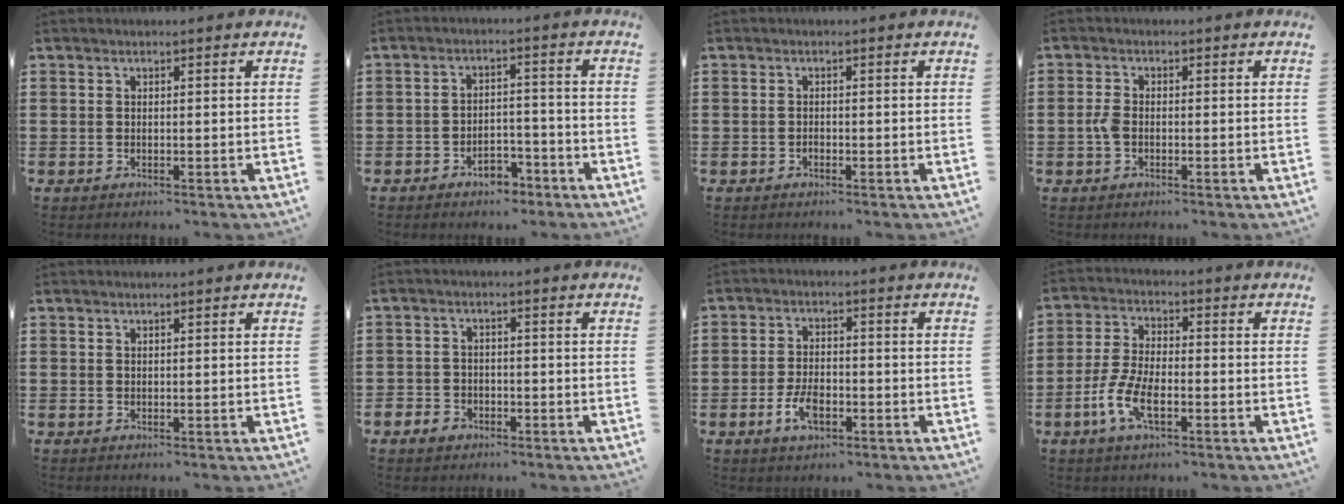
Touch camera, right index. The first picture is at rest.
{"total": 4.2, "force": [-3.3, 1.8, 1.8], "torque": [-0.030, 0.010, -0.062]}
{"total": 0.7, "force": [-0.5, 0.4, 0.3], "torque": [-0.007, 0.000, -0.010]}
{"total": 2.2, "force": [-0.6, 1.2, 1.7], "torque": [-0.049, -0.002, -0.016]}
{"total": 0.0}
{"total": 2.3, "force": [-1.7, 1.5, 0.5], "torque": [-0.015, 0.005, -0.036]}
{"total": 4.9, "force": [-2.1, 2.5, 3.7], "torque": [-0.083, 0.000, -0.043]}
{"total": 6.9, "force": [-3.0, 2.7, 5.6], "torque": [-0.141, -0.012, -0.062]}